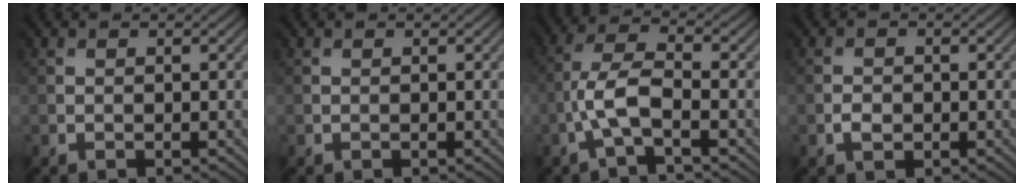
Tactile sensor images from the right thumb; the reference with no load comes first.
{"total": 0.0}
{"total": 3.7, "force": [-2.0, 0.7, 3.1], "torque": [-0.075, 0.012, -0.048]}
{"total": 0.9, "force": [-0.6, 0.5, -0.5], "torque": [0.012, -0.005, -0.012]}